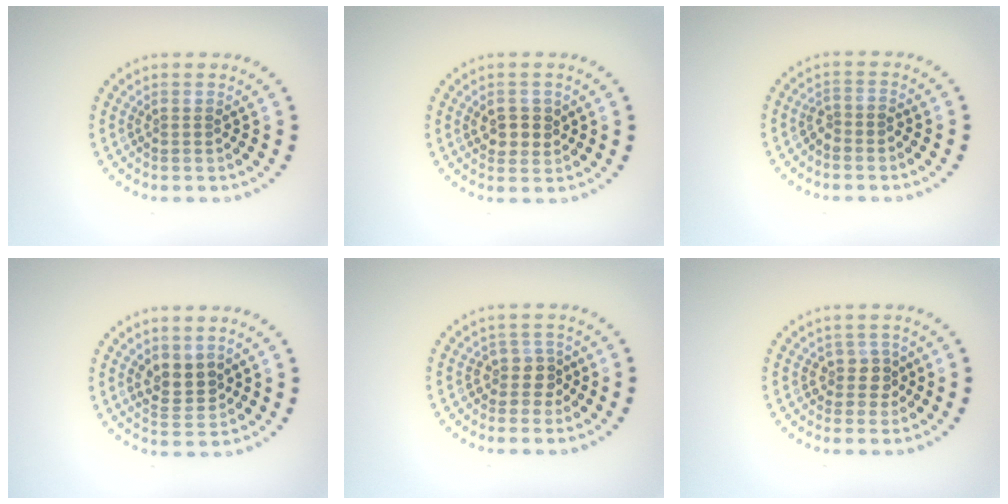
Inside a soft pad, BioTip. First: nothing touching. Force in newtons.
{"total": 2.4, "press": 2.3, "slide": 0.6}
{"total": 1.4, "press": 1.1, "slide": 0.9}
{"total": 2.7, "press": 2.5, "slide": 0.9}
{"total": 2.2, "press": 1.6, "slide": 1.5}
{"total": 2.0, "press": 1.6, "slide": 1.2}